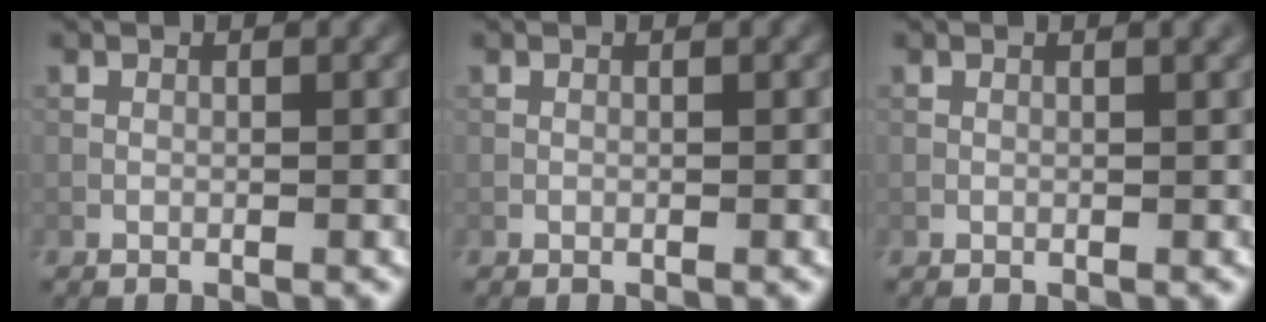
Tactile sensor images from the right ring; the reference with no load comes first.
{"total": 0.0}
{"total": 0.9, "force": [0.5, 0.2, 0.7], "torque": [-0.008, 0.005, 0.004]}